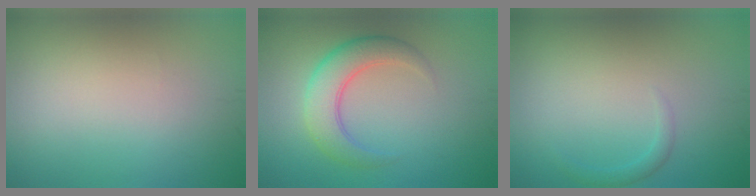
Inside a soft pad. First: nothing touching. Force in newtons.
{"total": 4.7, "press": 4.7, "slide": 0.3}
{"total": 1.0, "press": 1.0, "slide": 0.1}